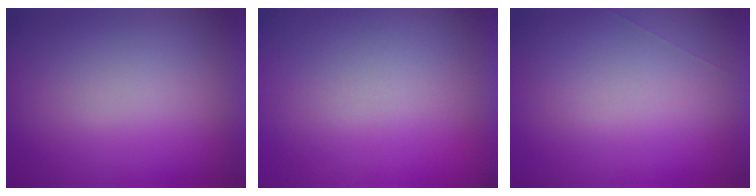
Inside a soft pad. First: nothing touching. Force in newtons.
{"total": 5.0}
{"total": 1.0}